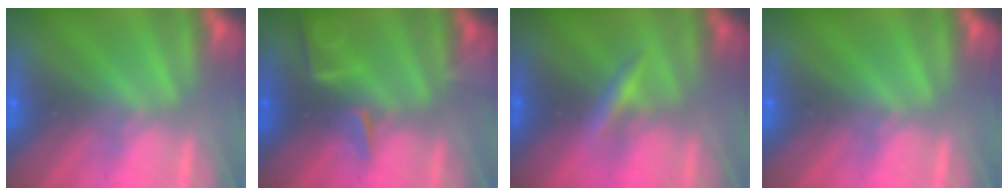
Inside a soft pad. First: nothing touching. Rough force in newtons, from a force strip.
{"total": 2.0}
{"total": 2.6}
{"total": 0.0}